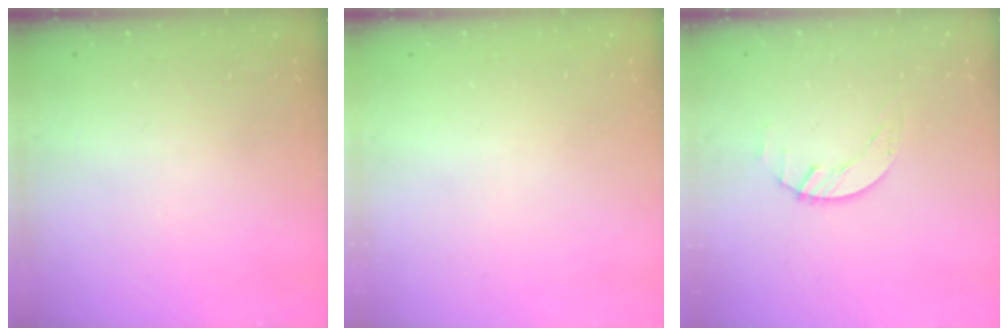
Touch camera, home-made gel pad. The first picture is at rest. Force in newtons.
{"total": 0.0}
{"total": 1.7, "press": 1.7, "slide": 0.1}